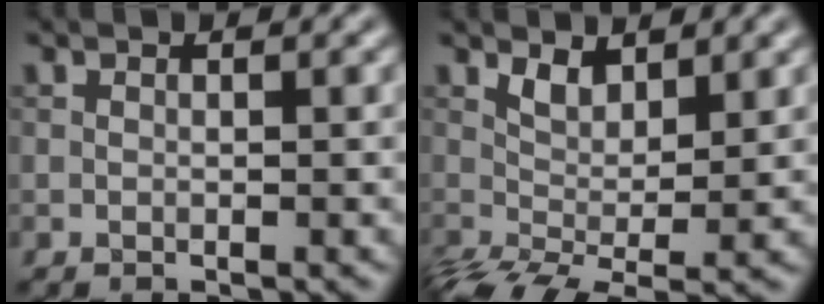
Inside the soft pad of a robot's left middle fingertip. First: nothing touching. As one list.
[{"total": 3.3, "force": [0.4, 1.5, 2.9], "torque": [-0.061, -0.007, 0.011]}]